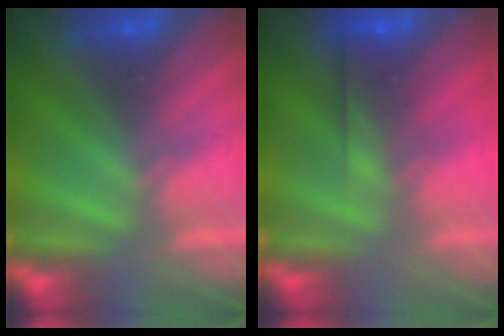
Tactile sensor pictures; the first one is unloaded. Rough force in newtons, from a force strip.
{"total": 2.5}